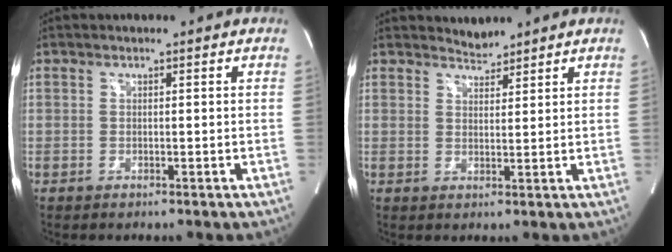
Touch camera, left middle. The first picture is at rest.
{"total": 2.1, "force": [2.1, 0.3, -0.3], "torque": [0.002, 0.002, 0.038]}